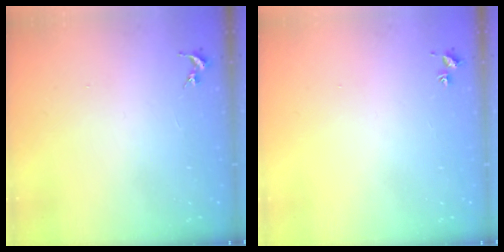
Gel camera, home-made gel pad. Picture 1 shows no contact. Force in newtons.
{"total": 1.8, "press": 1.8, "slide": 0.2}